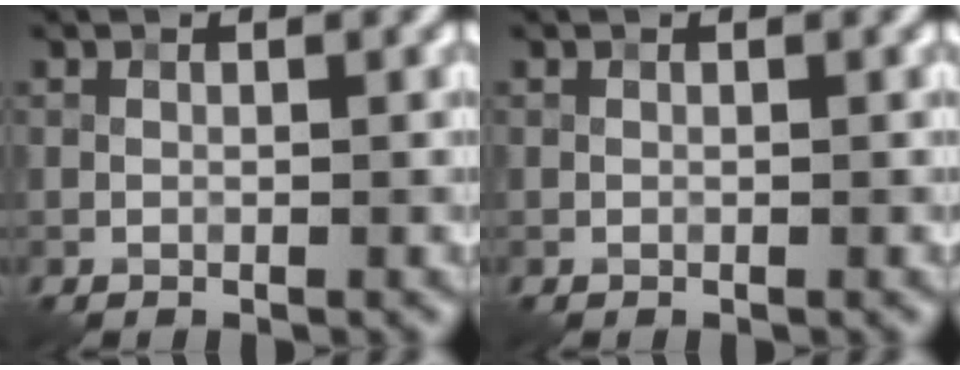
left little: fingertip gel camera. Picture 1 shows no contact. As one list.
[{"total": 0.0}]